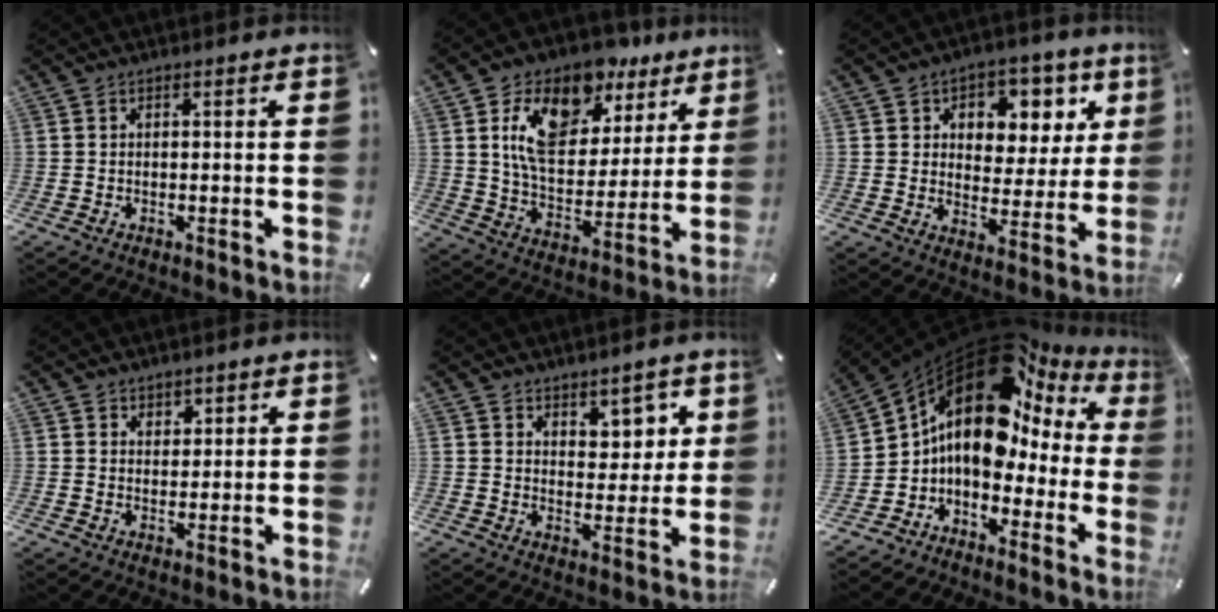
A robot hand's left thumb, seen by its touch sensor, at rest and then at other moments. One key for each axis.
{"total": 16.6, "fx": 8.9, "fy": 10.3, "fz": 9.5, "tx": -0.184, "ty": -0.033, "tz": 0.160}
{"total": 8.8, "fx": 3.8, "fy": 7.4, "fz": 3.0, "tx": -0.035, "ty": -0.029, "tz": 0.066}
{"total": 3.1, "fx": 2.0, "fy": 2.4, "fz": -0.2, "tx": 0.013, "ty": -0.007, "tz": 0.033}
{"total": 6.3, "fx": 4.5, "fy": 4.4, "fz": 0.7, "tx": 0.000, "ty": -0.035, "tz": 0.079}
{"total": 16.8, "fx": 7.3, "fy": 10.7, "fz": 10.8, "tx": -0.200, "ty": -0.050, "tz": 0.120}